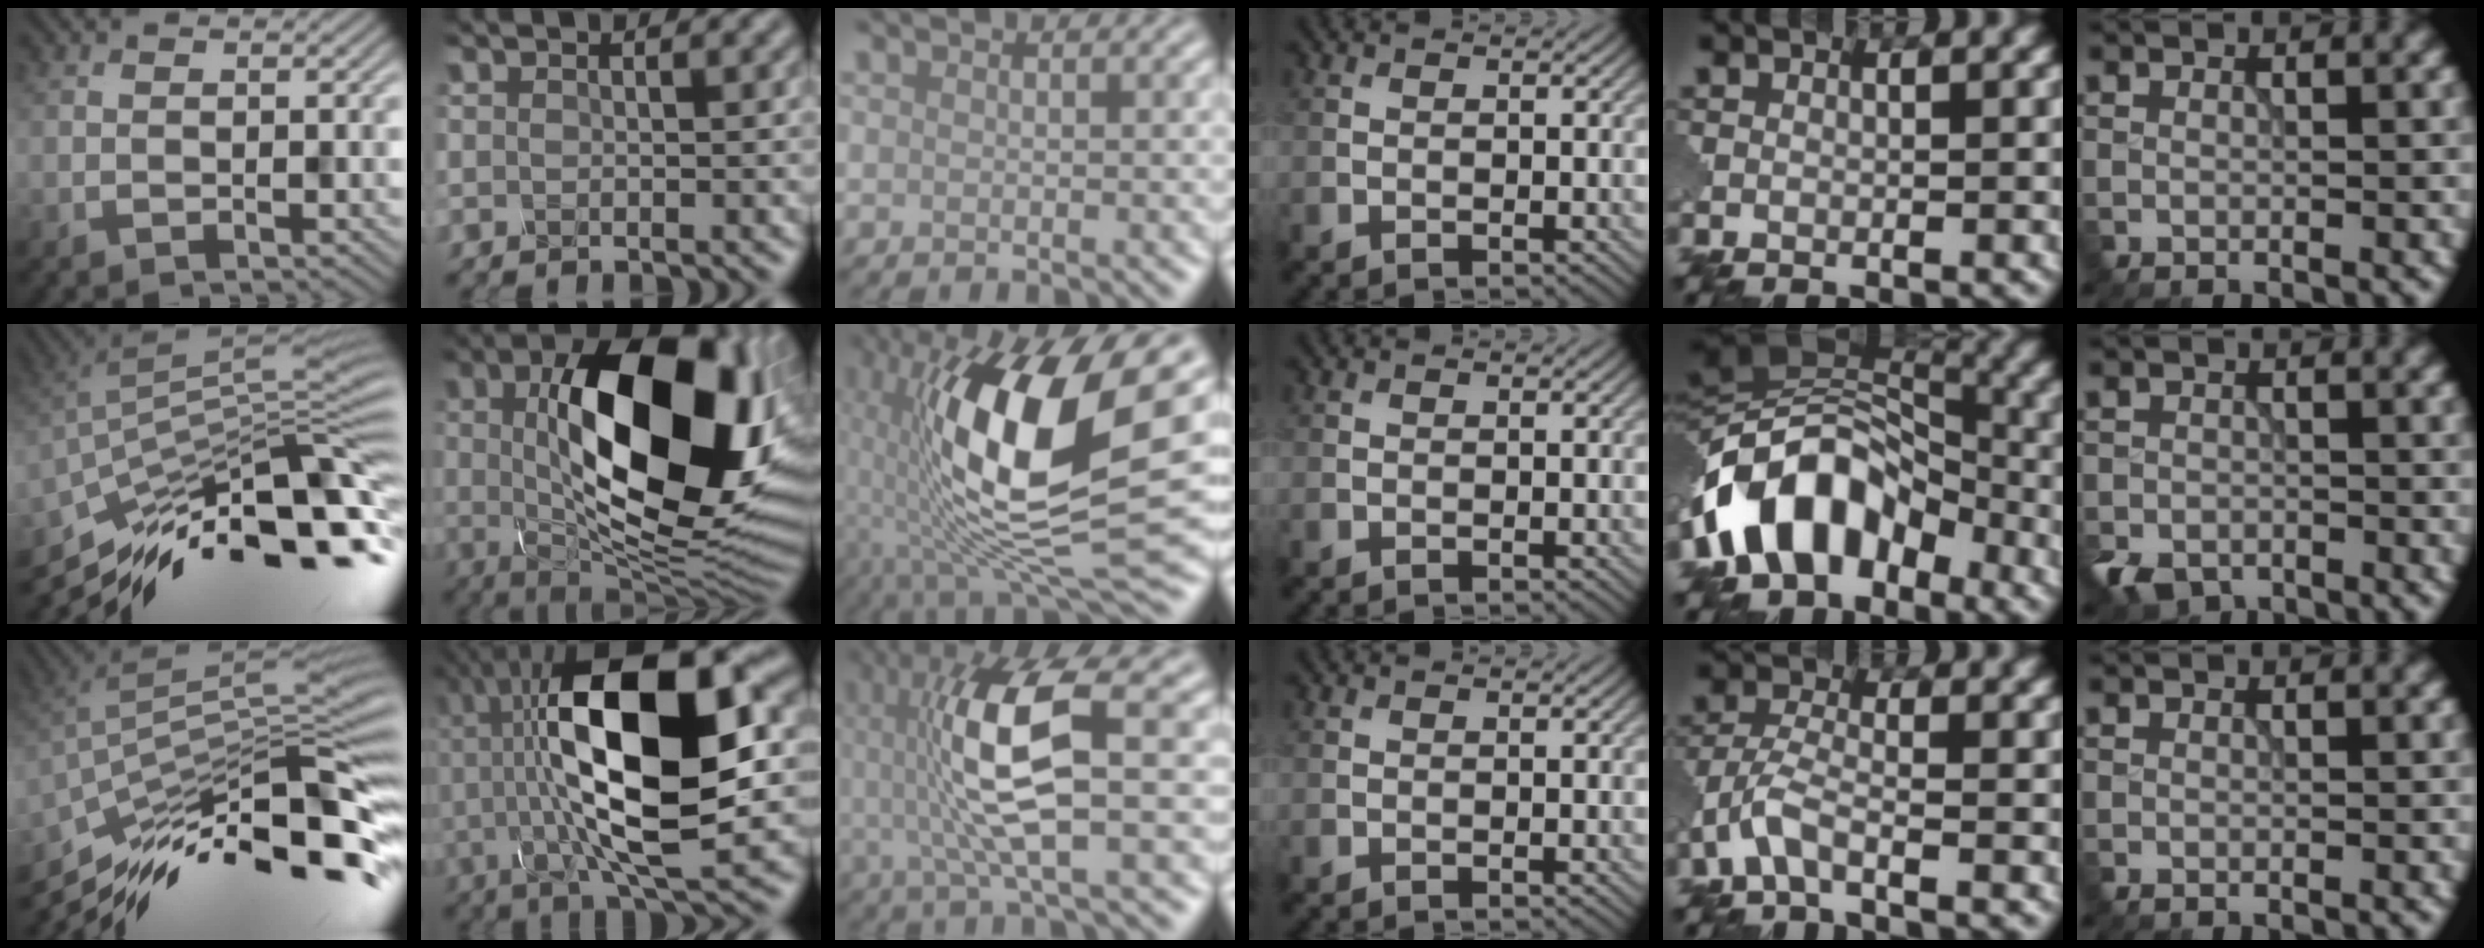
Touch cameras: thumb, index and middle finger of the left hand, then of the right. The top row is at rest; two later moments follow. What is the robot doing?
{"motion": "assemble", "object": "glue stick"}